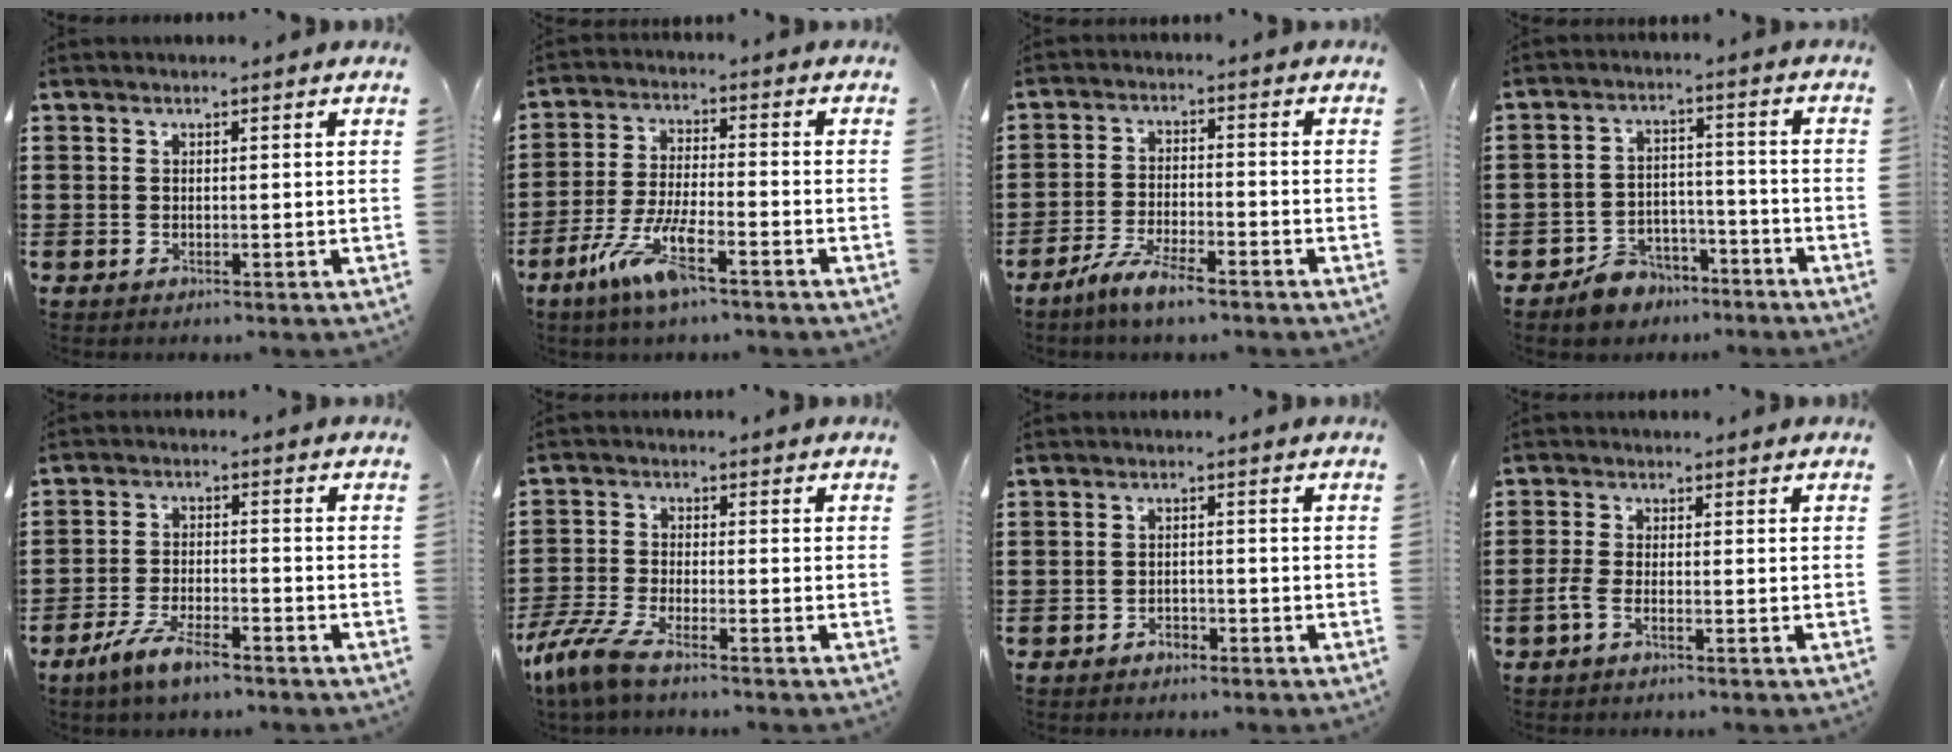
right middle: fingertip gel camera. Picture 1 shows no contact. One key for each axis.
{"total": 8.8, "fx": -5.1, "fy": 1.7, "fz": 7.0, "tx": -0.155, "ty": -0.008, "tz": -0.098}
{"total": 5.4, "fx": -4.5, "fy": 0.6, "fz": 2.9, "tx": -0.067, "ty": -0.005, "tz": -0.086}
{"total": 5.8, "fx": -5.3, "fy": 2.4, "fz": 0.6, "tx": -0.010, "ty": 0.025, "tz": -0.104}
{"total": 5.7, "fx": -4.3, "fy": 1.3, "fz": 3.5, "tx": -0.082, "ty": -0.005, "tz": -0.086}
{"total": 6.0, "fx": -4.7, "fy": 0.8, "fz": 3.5, "tx": -0.107, "ty": -0.020, "tz": -0.100}
{"total": 1.8, "fx": -1.6, "fy": 0.7, "fz": 0.3, "tx": -0.011, "ty": 0.001, "tz": -0.035}
{"total": 2.1, "fx": -1.1, "fy": 0.6, "fz": 1.6, "tx": -0.044, "ty": -0.003, "tz": -0.025}